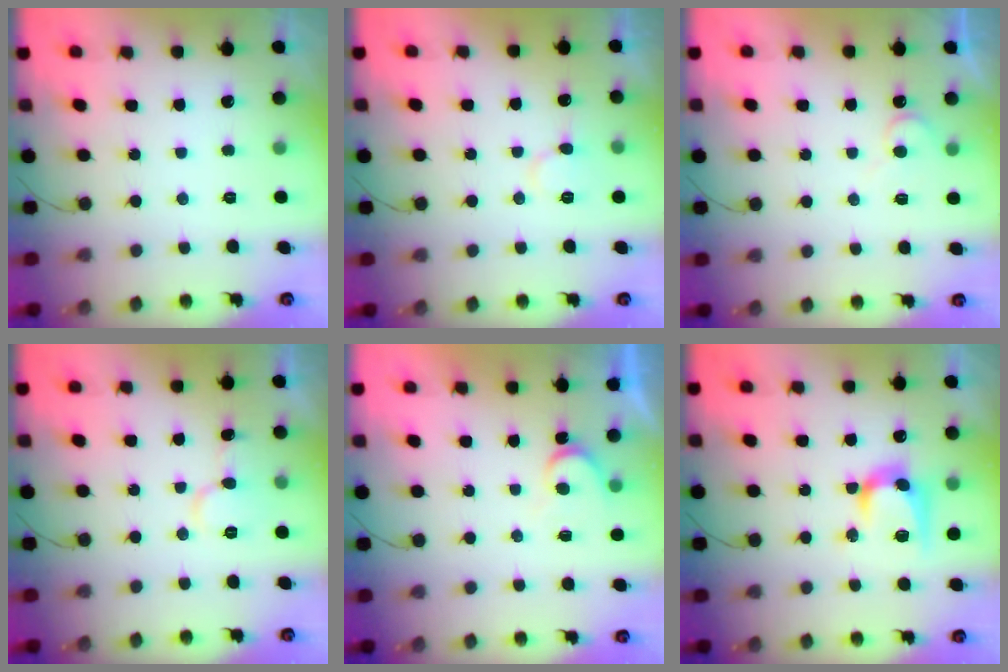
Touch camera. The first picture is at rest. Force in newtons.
{"total": 7.2, "press": 7.1, "slide": 0.6}
{"total": 5.0, "press": 4.9, "slide": 0.4}
{"total": 8.5, "press": 8.5, "slide": 0.7}
{"total": 5.7, "press": 5.7, "slide": 0.4}
{"total": 12.5, "press": 12.5, "slide": 0.7}